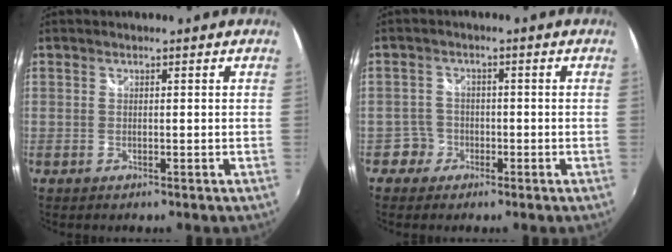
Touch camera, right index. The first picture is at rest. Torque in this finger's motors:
{"motor_torque": [-1.04, 0.25, -0.85, -0.21]}